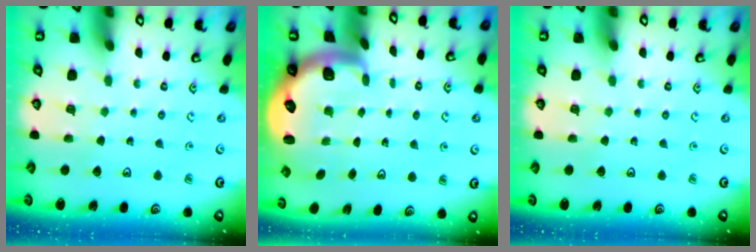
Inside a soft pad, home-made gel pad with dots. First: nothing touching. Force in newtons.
{"total": 2.1, "press": 1.9, "slide": 0.9}
{"total": 0.0}